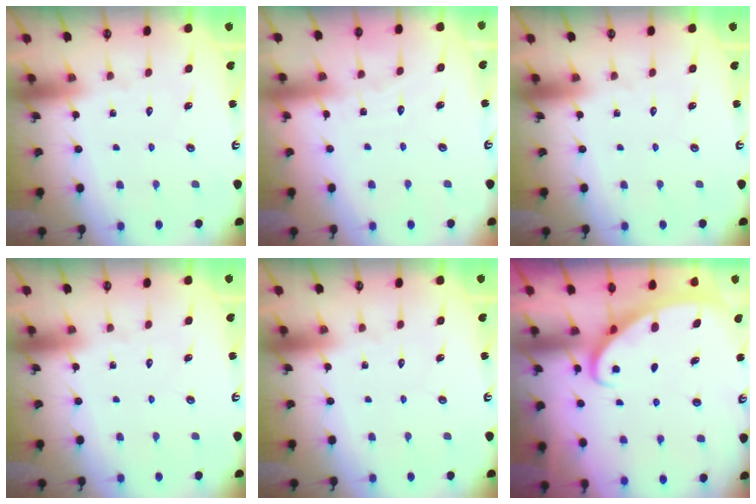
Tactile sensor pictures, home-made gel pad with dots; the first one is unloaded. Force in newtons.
{"total": 3.9, "press": 3.8, "slide": 0.5}
{"total": 0.0}
{"total": 0.0}
{"total": 0.0}
{"total": 2.5, "press": 2.5, "slide": 0.4}